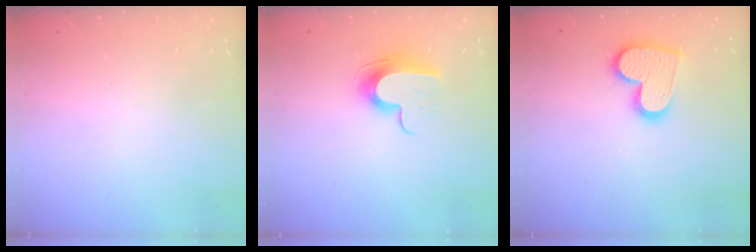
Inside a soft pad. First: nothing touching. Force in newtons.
{"total": 10.2, "press": 10.2, "slide": 0.6}
{"total": 13.6, "press": 13.5, "slide": 0.9}